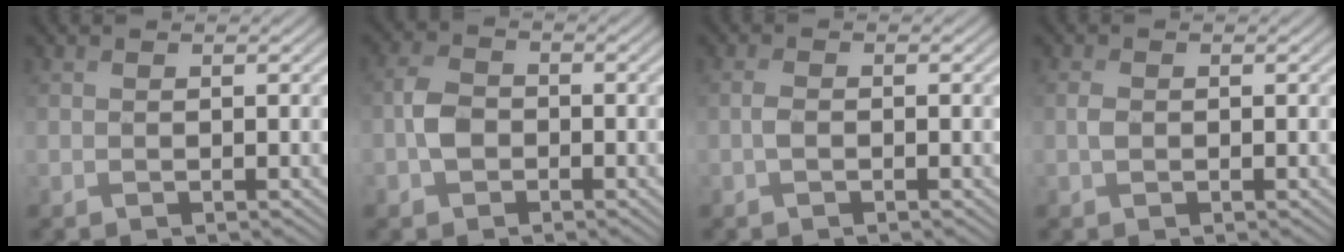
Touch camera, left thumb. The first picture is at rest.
{"total": 3.0, "force": [-0.7, 2.3, 1.8], "torque": [-0.042, 0.009, -0.022]}
{"total": 0.7, "force": [0.1, 0.0, 0.7], "torque": [-0.015, 0.007, -0.004]}
{"total": 0.9, "force": [0.4, 0.5, 0.6], "torque": [-0.015, 0.006, 0.004]}